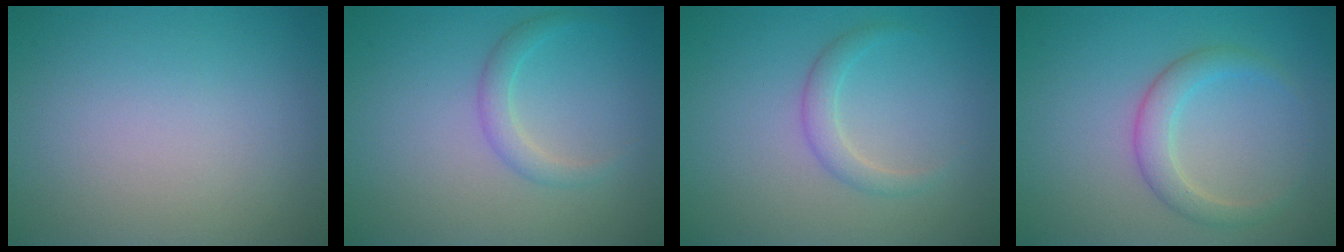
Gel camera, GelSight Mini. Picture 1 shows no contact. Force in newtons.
{"total": 1.7, "press": 1.7, "slide": 0.1}
{"total": 1.7, "press": 1.7, "slide": 0.0}
{"total": 2.6, "press": 2.6, "slide": 0.1}